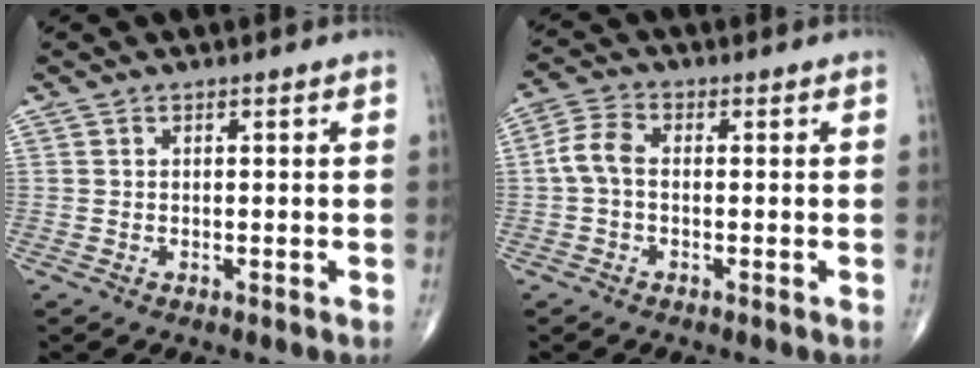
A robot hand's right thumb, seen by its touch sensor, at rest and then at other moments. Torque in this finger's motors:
{"motor_torque": [-0.06, 0.51, 0.49, -0.03, 0.02]}